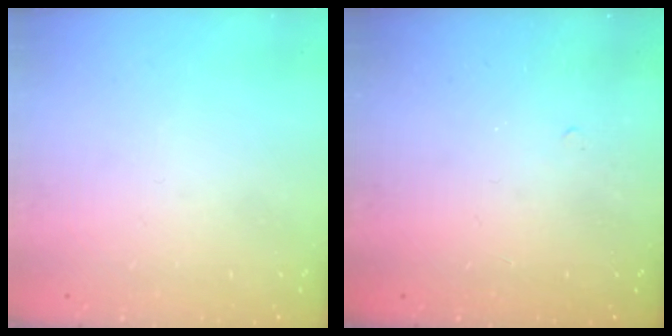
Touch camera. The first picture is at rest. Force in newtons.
{"total": 4.6, "press": 4.5, "slide": 0.6}